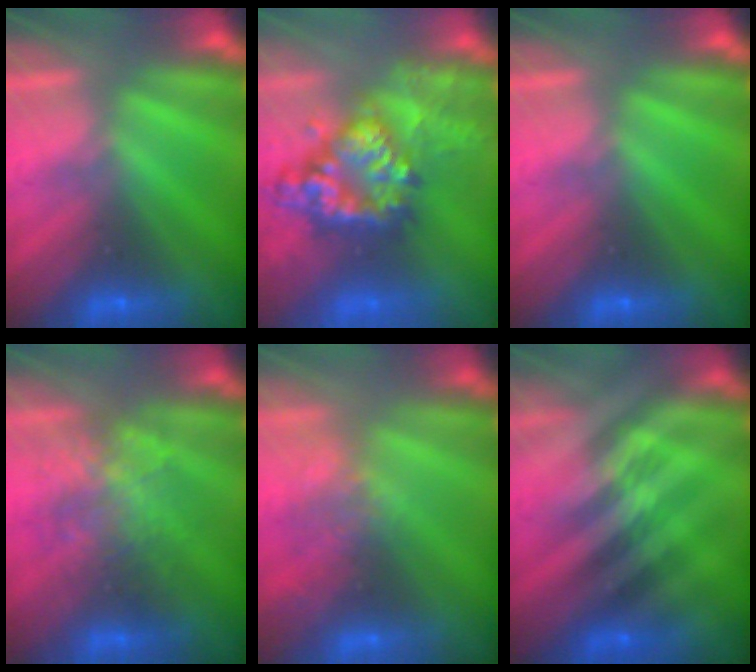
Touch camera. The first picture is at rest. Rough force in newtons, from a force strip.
{"total": 9.2}
{"total": 0.0}
{"total": 2.2}
{"total": 2.8}
{"total": 2.4}